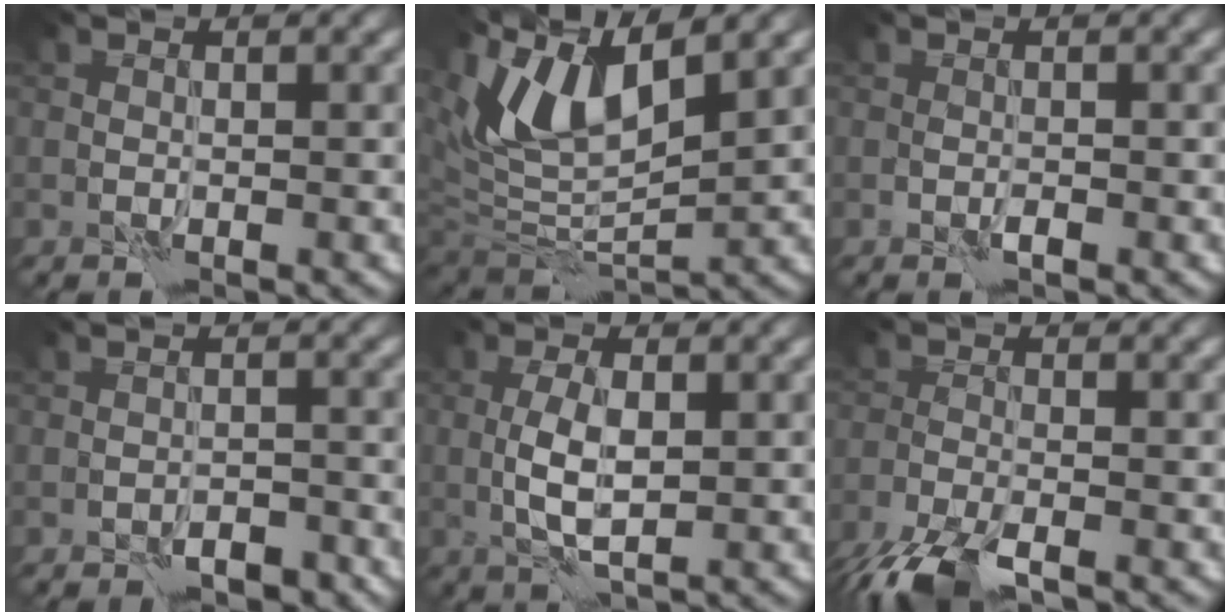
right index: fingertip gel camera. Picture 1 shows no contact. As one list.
[{"total": 8.9, "force": [4.8, 3.5, 6.6], "torque": [-0.135, 0.005, 0.088]}, {"total": 0.5, "force": [-0.2, 0.2, 0.4], "torque": [-0.009, 0.001, -0.005]}, {"total": 2.2, "force": [-1.7, 1.0, 1.0], "torque": [-0.012, 0.006, -0.024]}, {"total": 3.6, "force": [0.0, 1.4, 3.4], "torque": [-0.073, -0.001, -0.002]}, {"total": 4.5, "force": [-3.4, 1.4, 2.7], "torque": [-0.057, -0.016, -0.072]}]